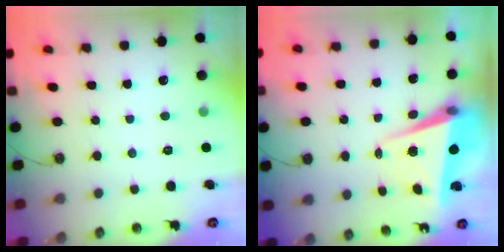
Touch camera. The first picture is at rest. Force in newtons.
{"total": 5.8, "press": 5.5, "slide": 1.8}